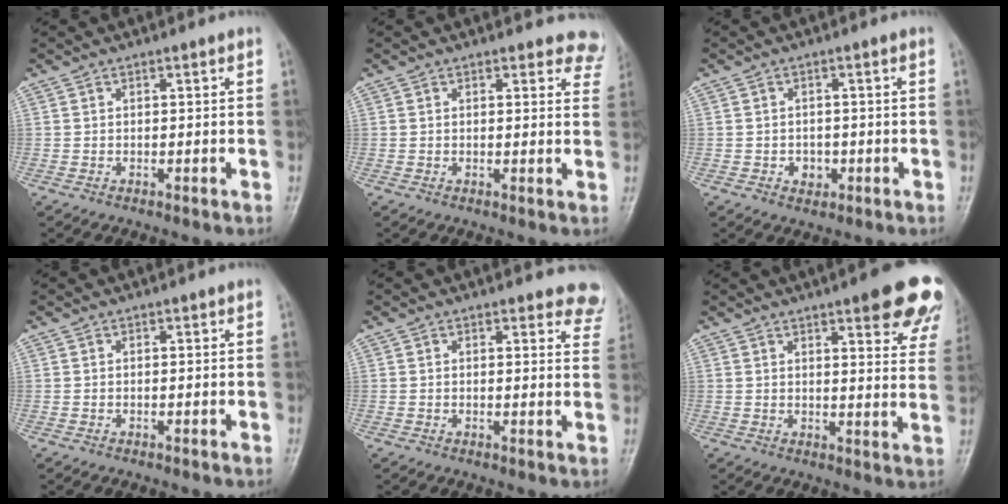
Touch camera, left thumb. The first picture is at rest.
{"total": 5.7, "force": [5.2, 2.3, 1.0], "torque": [0.030, -0.022, 0.031]}
{"total": 2.6, "force": [-0.8, 2.2, 1.2], "torque": [-0.006, 0.005, -0.006]}
{"total": 0.0}
{"total": 6.5, "force": [5.9, 2.3, 1.4], "torque": [0.025, -0.027, 0.038]}
{"total": 14.3, "force": [8.8, 3.6, 10.7], "torque": [-0.098, -0.038, 0.097]}